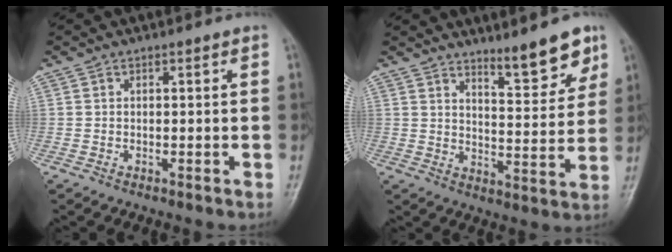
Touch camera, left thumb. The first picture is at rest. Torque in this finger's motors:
{"motor_torque": [0.45, 0.30, 0.11, -0.44, 0.10]}